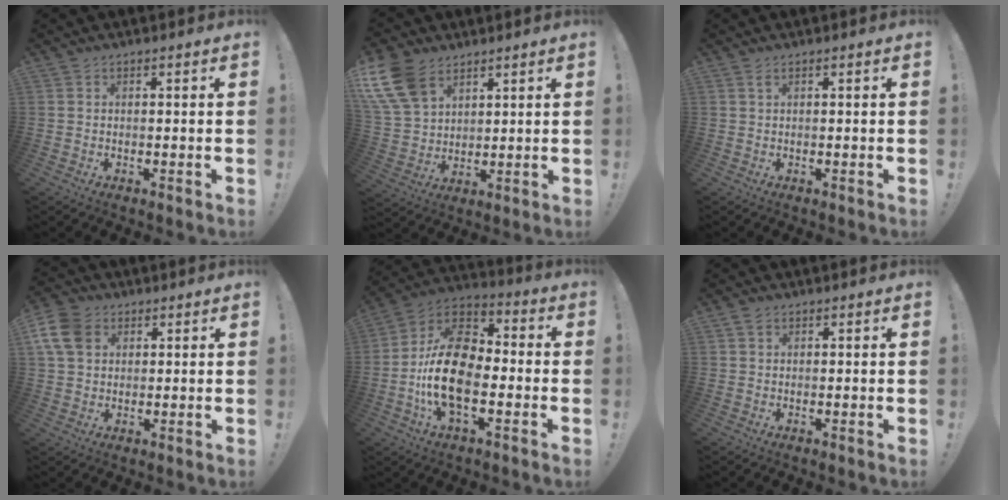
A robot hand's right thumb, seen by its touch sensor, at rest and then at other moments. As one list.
[{"total": 13.2, "force": [7.5, 8.3, 7.0], "torque": [-0.148, -0.032, 0.151]}, {"total": 1.0, "force": [0.5, 0.2, 0.9], "torque": [-0.018, 0.000, 0.008]}, {"total": 10.1, "force": [3.3, 7.7, 5.6], "torque": [-0.125, -0.001, 0.068]}, {"total": 19.5, "force": [-4.3, 11.4, 15.1], "torque": [-0.285, 0.025, -0.066]}, {"total": 1.3, "force": [0.9, 0.8, 0.5], "torque": [-0.011, 0.001, 0.016]}]